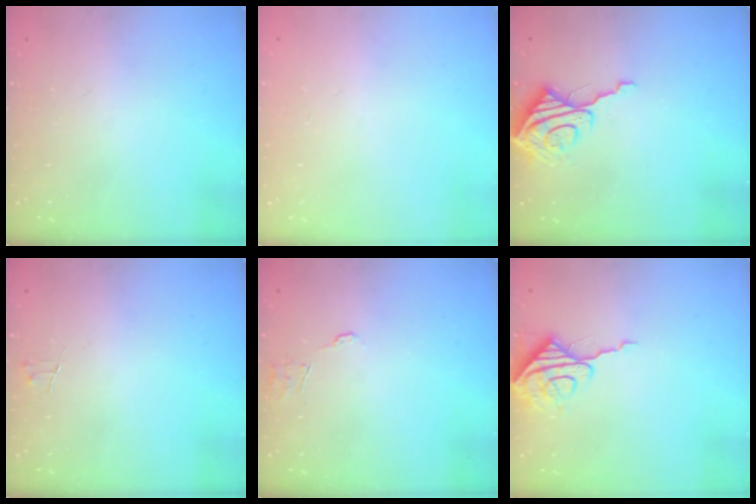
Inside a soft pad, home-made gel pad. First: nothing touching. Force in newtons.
{"total": 0.0}
{"total": 9.1, "press": 9.0, "slide": 1.0}
{"total": 3.9, "press": 3.9, "slide": 0.4}
{"total": 4.2, "press": 4.1, "slide": 0.2}
{"total": 8.4, "press": 8.4, "slide": 0.6}